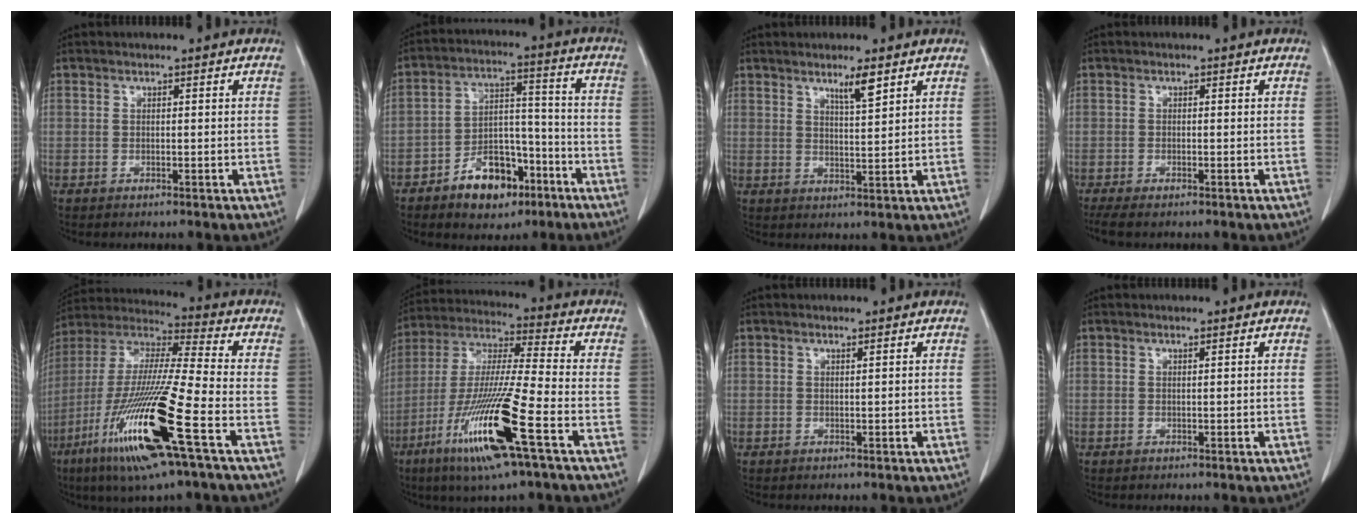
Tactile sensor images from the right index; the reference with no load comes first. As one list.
[{"total": 10.7, "force": [-6.5, 5.8, 6.3], "torque": [-0.103, 0.024, -0.103]}, {"total": 3.7, "force": [2.6, 0.1, 2.7], "torque": [-0.049, -0.005, 0.046]}, {"total": 4.4, "force": [-3.5, 1.0, 2.5], "torque": [-0.045, -0.014, -0.054]}, {"total": 21.2, "force": [-8.8, 0.8, 19.3], "torque": [-0.410, -0.041, -0.171]}, {"total": 17.6, "force": [-7.9, 0.3, 15.8], "torque": [-0.337, -0.033, -0.150]}, {"total": 0.0}, {"total": 0.0}]